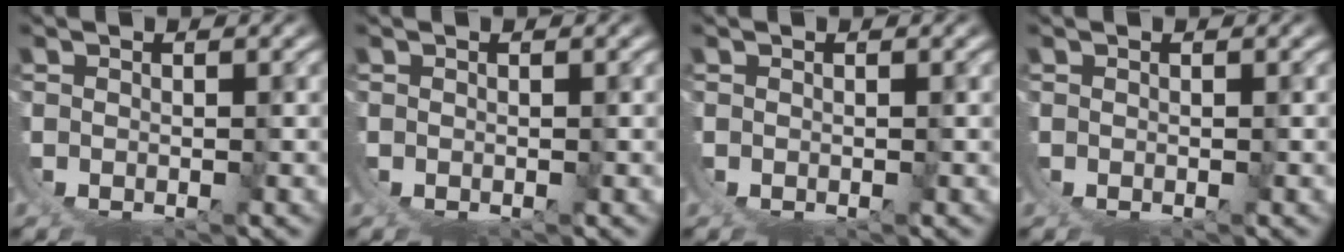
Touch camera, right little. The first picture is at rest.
{"total": 0.0}
{"total": 0.0}
{"total": 0.0}